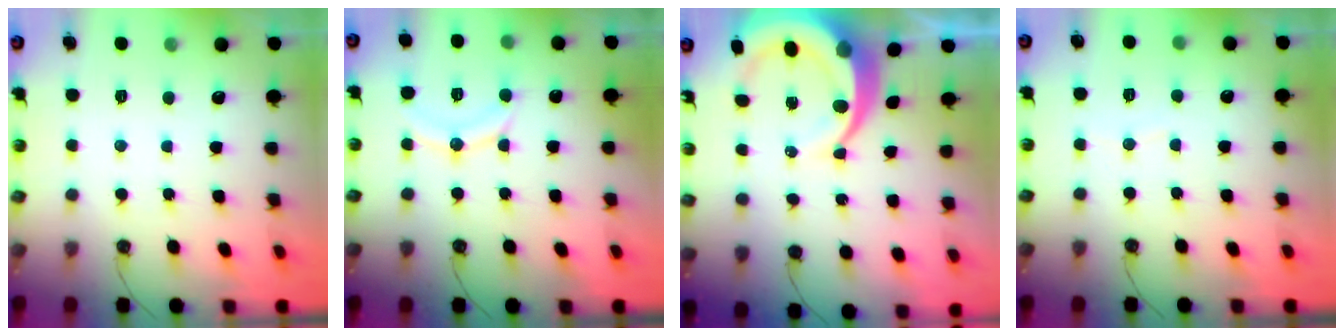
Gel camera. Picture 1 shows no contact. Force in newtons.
{"total": 11.8, "press": 11.7, "slide": 1.2}
{"total": 12.3, "press": 12.2, "slide": 1.5}
{"total": 3.2, "press": 3.2, "slide": 0.2}